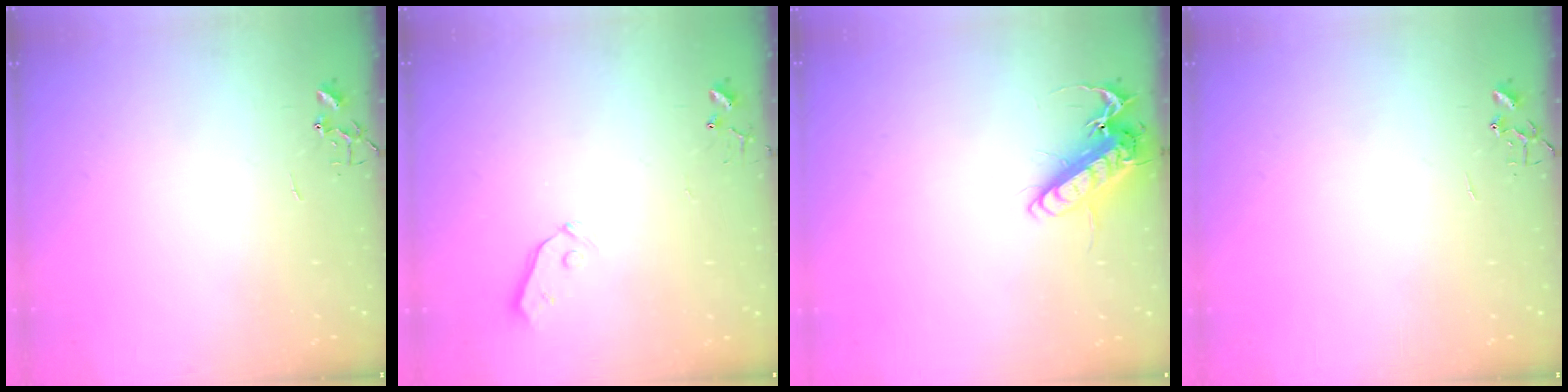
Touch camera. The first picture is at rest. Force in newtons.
{"total": 3.4, "press": 3.4, "slide": 0.4}
{"total": 13.5, "press": 13.3, "slide": 2.1}
{"total": 0.0}